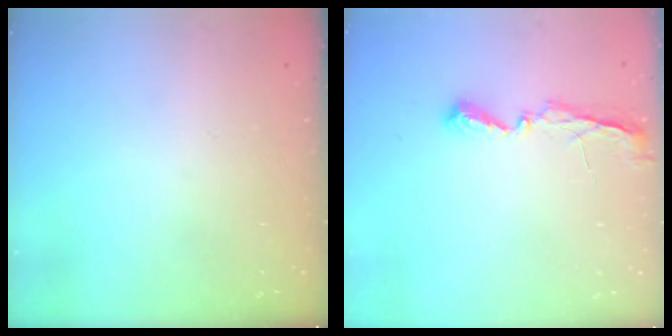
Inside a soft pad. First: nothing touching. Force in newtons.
{"total": 5.8, "press": 5.8, "slide": 0.3}